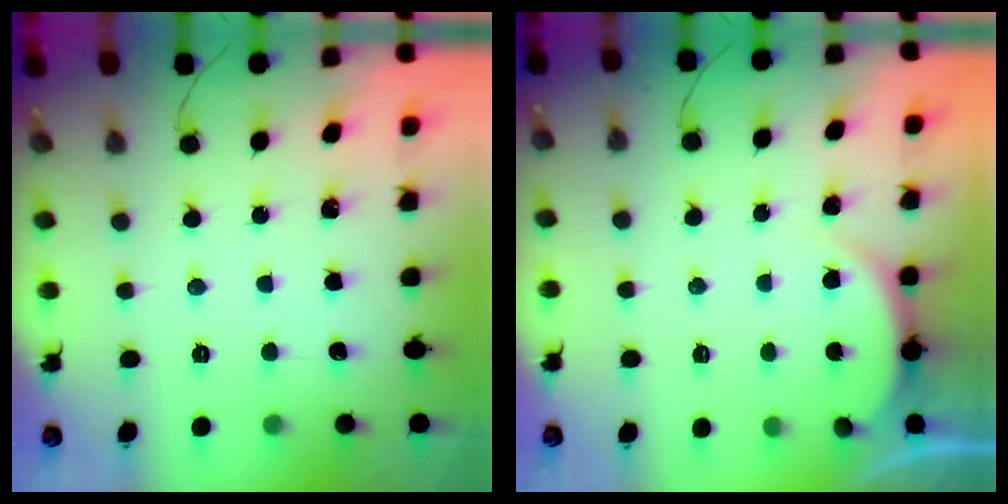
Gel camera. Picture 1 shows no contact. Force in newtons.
{"total": 2.3, "press": 2.2, "slide": 0.6}